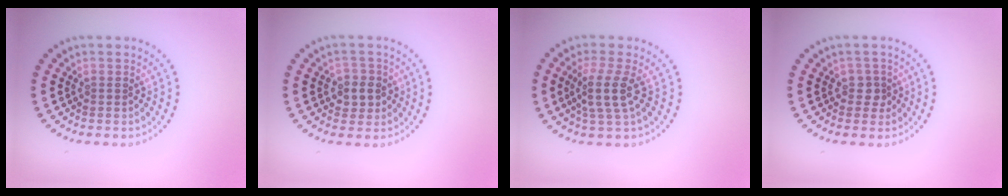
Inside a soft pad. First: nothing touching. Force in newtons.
{"total": 2.1, "press": 2.0, "slide": 0.8}
{"total": 3.0, "press": 2.2, "slide": 2.0}
{"total": 1.3, "press": 1.1, "slide": 0.7}